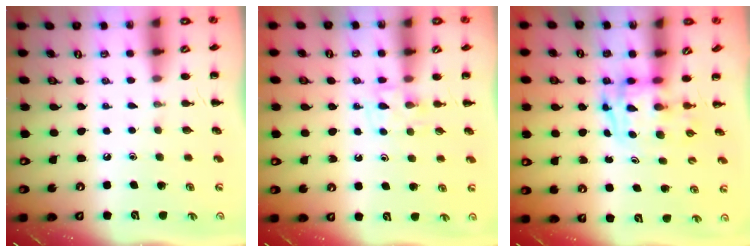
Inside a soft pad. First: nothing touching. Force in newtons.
{"total": 5.7, "press": 5.5, "slide": 1.5}
{"total": 3.3, "press": 3.3, "slide": 0.6}